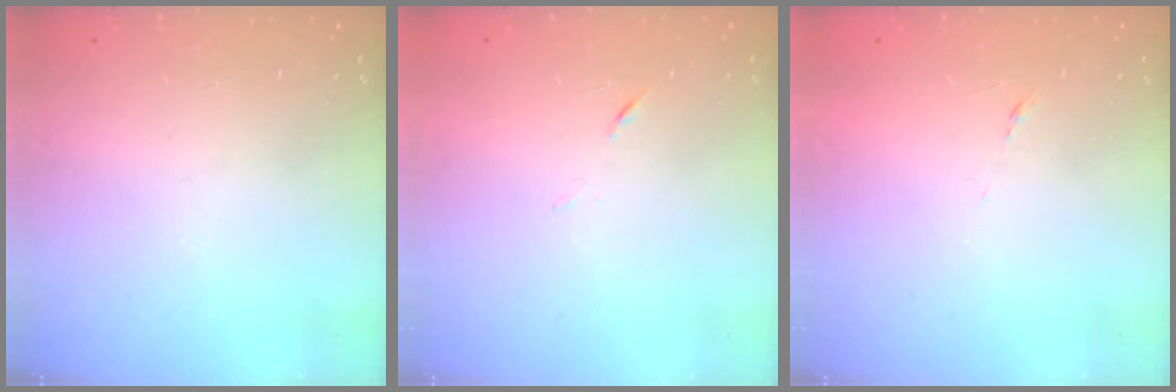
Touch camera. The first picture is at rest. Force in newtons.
{"total": 4.0, "press": 3.9, "slide": 0.8}
{"total": 3.8, "press": 3.7, "slide": 0.9}